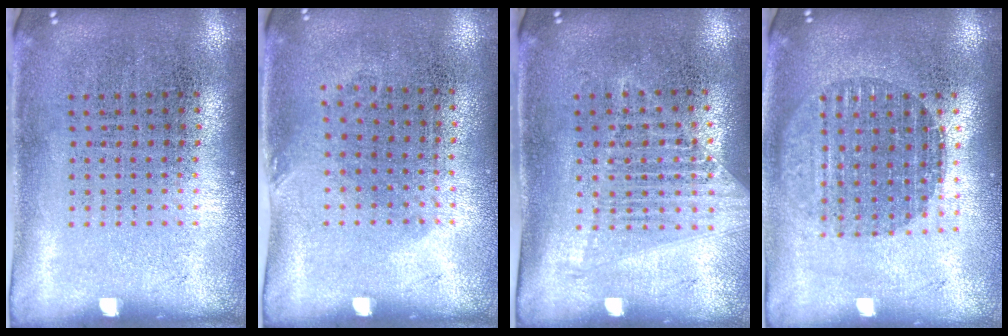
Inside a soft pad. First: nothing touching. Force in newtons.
{"total": 0.8, "press": 0.7, "slide": 0.5}
{"total": 1.4, "press": 1.2, "slide": 0.6}
{"total": 1.7, "press": 1.5, "slide": 0.8}